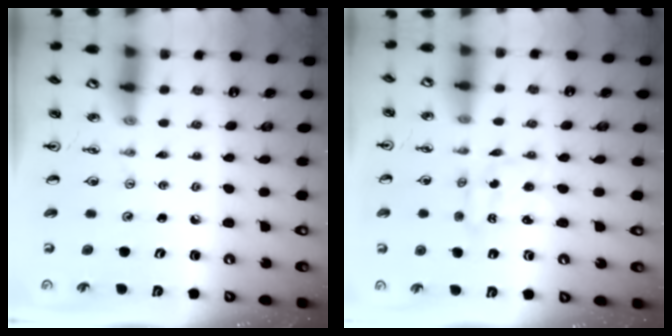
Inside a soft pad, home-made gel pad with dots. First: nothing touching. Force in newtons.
{"total": 1.2, "press": 1.2, "slide": 0.1}